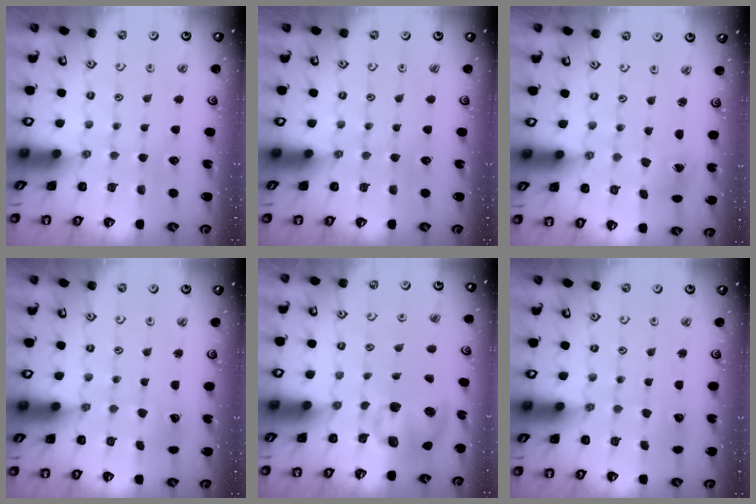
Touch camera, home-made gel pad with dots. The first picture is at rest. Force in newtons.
{"total": 0.0}
{"total": 1.0, "press": 1.0, "slide": 0.1}
{"total": 1.7, "press": 1.7, "slide": 0.3}
{"total": 10.0, "press": 9.8, "slide": 1.6}
{"total": 1.8, "press": 1.8, "slide": 0.1}